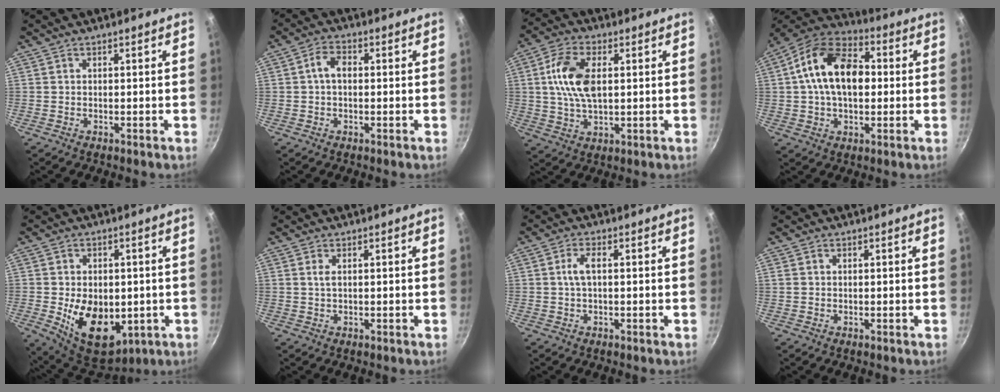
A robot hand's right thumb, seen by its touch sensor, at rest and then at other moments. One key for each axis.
{"total": 4.0, "fx": 0.2, "fy": 2.6, "fz": 3.0, "tx": -0.053, "ty": 0.016, "tz": -0.003}
{"total": 11.2, "fx": 1.9, "fy": 6.1, "fz": 9.2, "tx": -0.168, "ty": 0.010, "tz": 0.030}
{"total": 17.1, "fx": 1.7, "fy": 10.9, "fz": 13.1, "tx": -0.197, "ty": 0.027, "tz": 0.009}
{"total": 14.8, "fx": -2.4, "fy": 10.0, "fz": 10.8, "tx": -0.136, "ty": -0.014, "tz": -0.016}
{"total": 1.5, "fx": 0.4, "fy": 0.6, "fz": 1.3, "tx": -0.026, "ty": 0.001, "tz": 0.008}
{"total": 3.2, "fx": 0.3, "fy": 1.3, "fz": 2.9, "tx": -0.064, "ty": 0.009, "tz": 0.004}
{"total": 0.9, "fx": 0.2, "fy": 0.7, "fz": 0.4, "tx": -0.007, "ty": 0.003, "tz": 0.003}